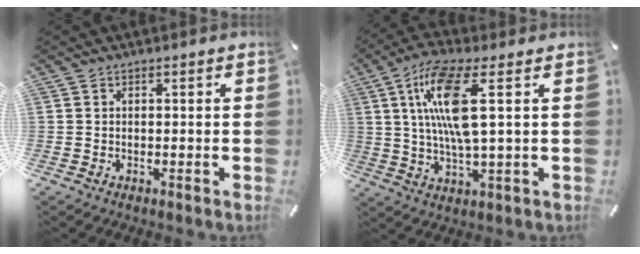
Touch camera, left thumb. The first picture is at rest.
{"total": 13.1, "force": [3.4, 2.9, 12.3], "torque": [-0.260, -0.008, 0.053]}